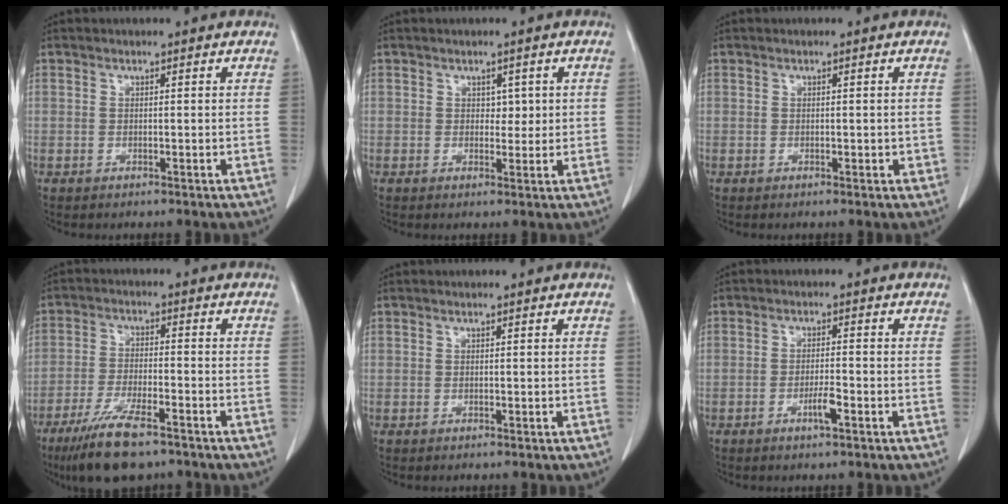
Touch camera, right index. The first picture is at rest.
{"total": 2.0, "force": [0.5, 1.5, 1.3], "torque": [-0.009, -0.001, 0.007]}
{"total": 0.9, "force": [-0.2, 0.6, 0.7], "torque": [-0.009, 0.001, 0.001]}
{"total": 10.4, "force": [-7.4, 2.1, 6.9], "torque": [-0.129, -0.022, -0.125]}
{"total": 0.0}
{"total": 2.8, "force": [-1.4, 0.2, 2.4], "torque": [-0.045, -0.001, -0.025]}